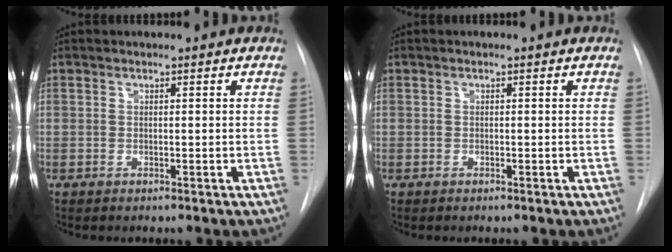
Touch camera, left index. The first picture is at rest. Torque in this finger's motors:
{"motor_torque": [-0.11, 0.12, 0.00, 0.00]}